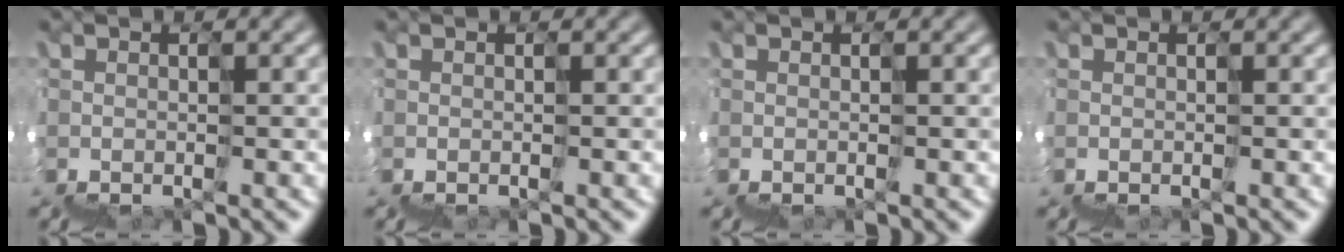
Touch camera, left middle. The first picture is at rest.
{"total": 0.0}
{"total": 0.0}
{"total": 0.0}